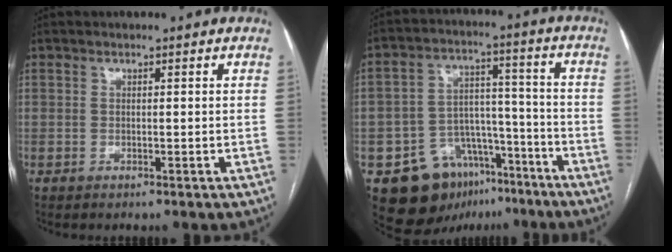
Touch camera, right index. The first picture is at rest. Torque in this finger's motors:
{"motor_torque": [-0.37, -0.43, -1.05, -0.21]}